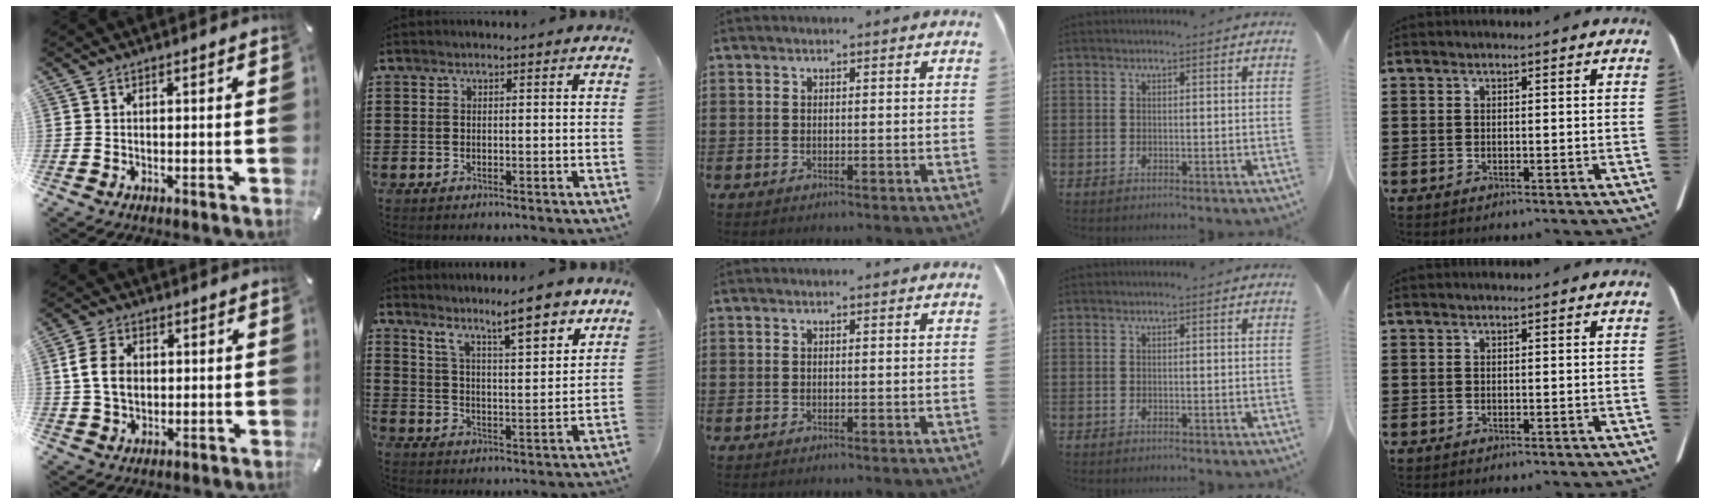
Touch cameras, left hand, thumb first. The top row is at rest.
{"thumb": {"total": 8.0, "force": [1.1, 6.4, 4.8], "torque": [-0.102, 0.007, 0.017]}, "index": {"total": 8.6, "force": [7.4, 0.9, 4.4], "torque": [-0.075, -0.044, 0.122]}}